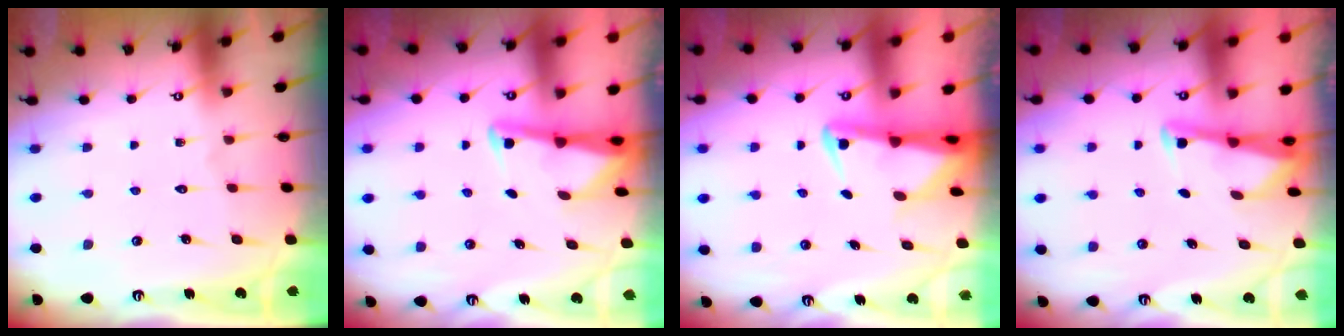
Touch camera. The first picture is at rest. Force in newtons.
{"total": 3.0, "press": 3.0, "slide": 0.3}
{"total": 2.9, "press": 2.8, "slide": 0.7}
{"total": 2.9, "press": 2.9, "slide": 0.2}